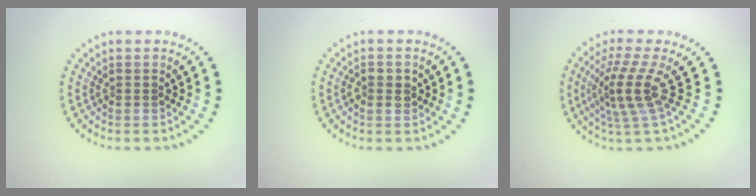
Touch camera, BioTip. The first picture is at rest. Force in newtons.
{"total": 1.4, "press": 1.4, "slide": 0.1}
{"total": 4.0, "press": 2.6, "slide": 3.0}